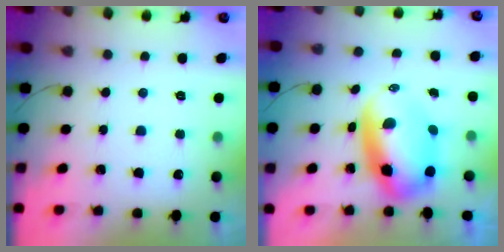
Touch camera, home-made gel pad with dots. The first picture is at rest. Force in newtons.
{"total": 8.0, "press": 7.7, "slide": 2.0}